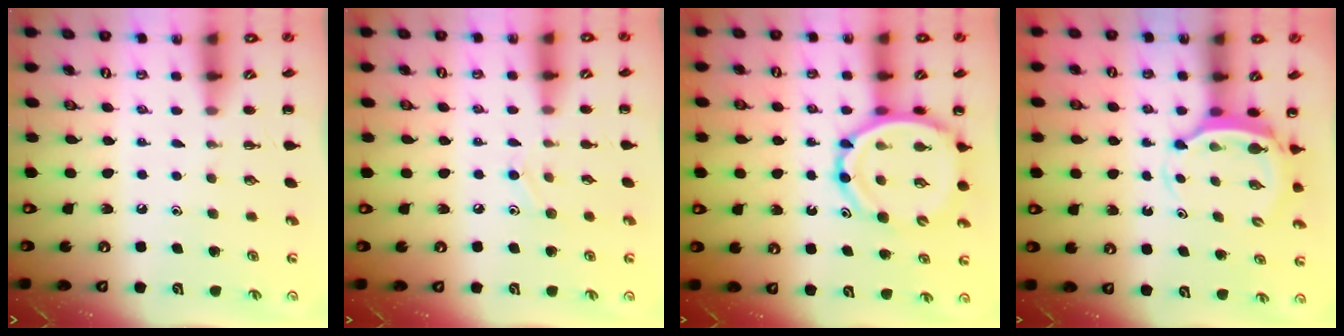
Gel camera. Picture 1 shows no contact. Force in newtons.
{"total": 7.6, "press": 7.2, "slide": 2.3}
{"total": 12.8, "press": 12.1, "slide": 4.0}
{"total": 5.5, "press": 5.5, "slide": 0.9}